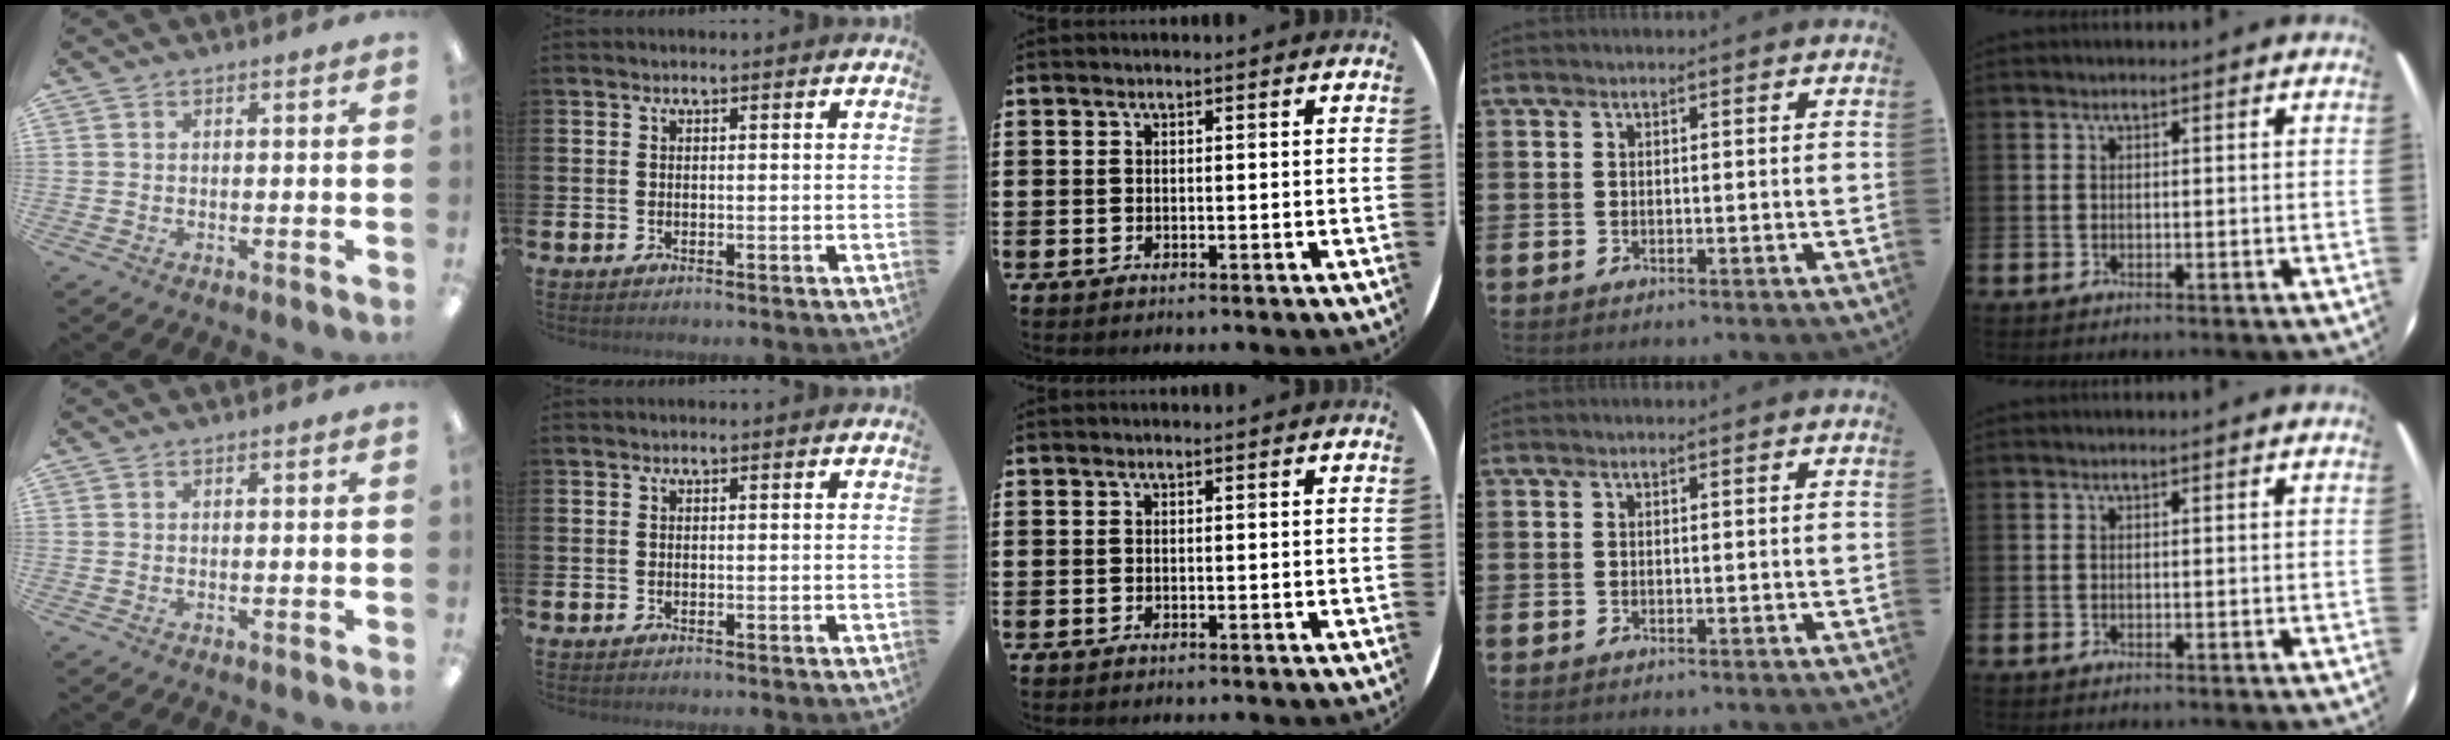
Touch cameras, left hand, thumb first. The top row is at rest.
{}